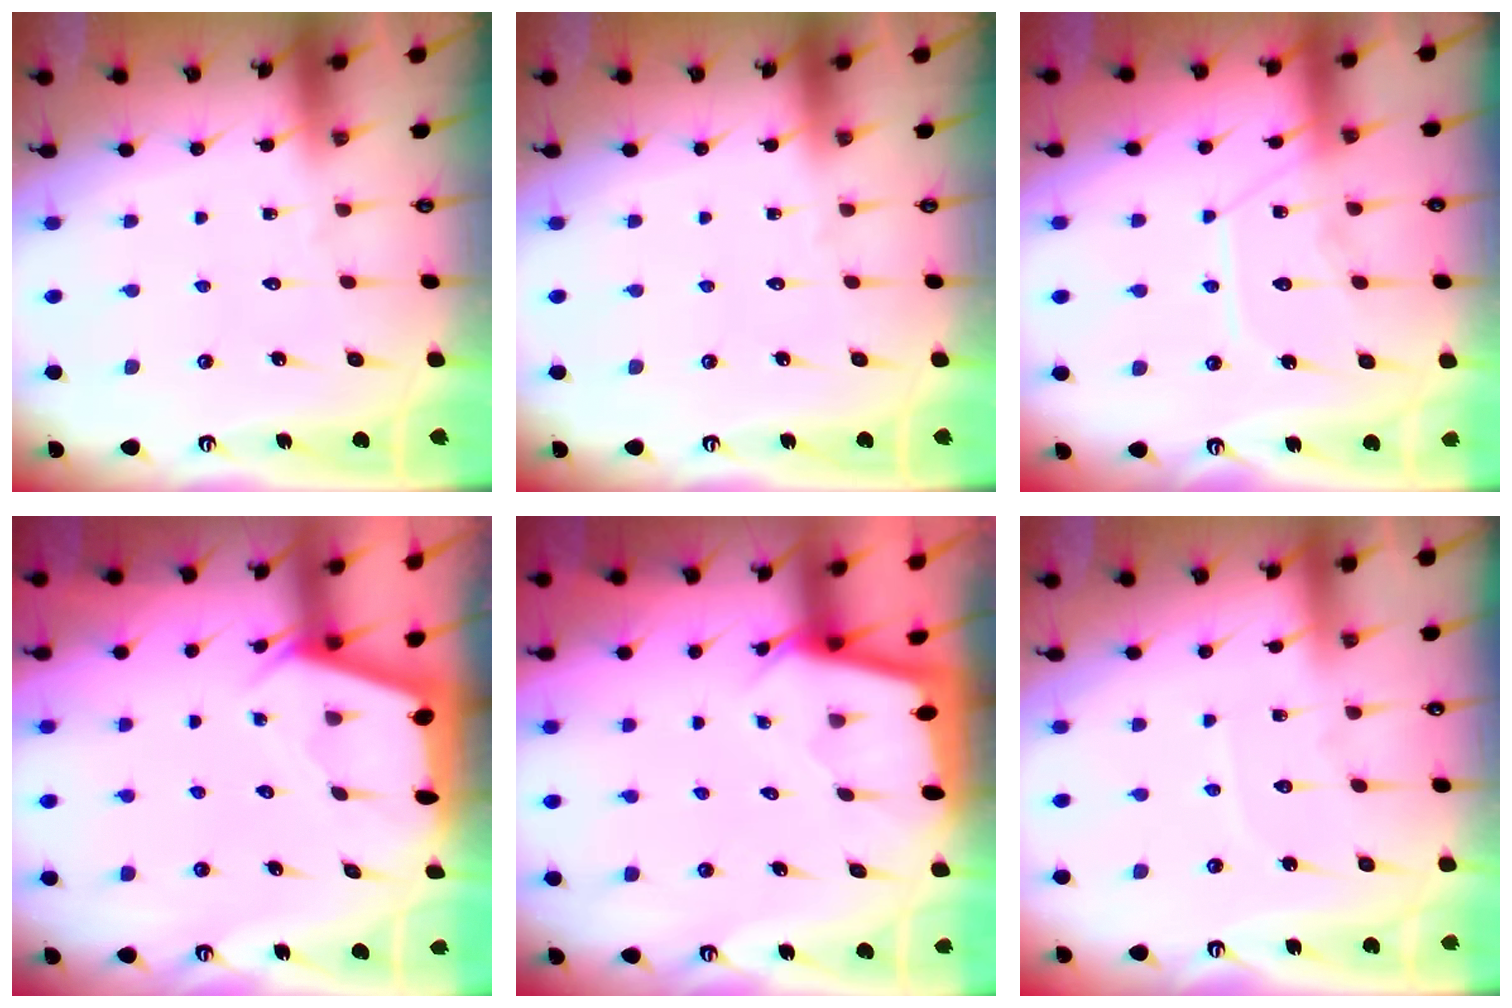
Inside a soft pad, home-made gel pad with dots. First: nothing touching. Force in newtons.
{"total": 0.0}
{"total": 11.1, "press": 11.1, "slide": 1.1}
{"total": 2.4, "press": 2.4, "slide": 0.3}
{"total": 2.4, "press": 2.4, "slide": 0.1}
{"total": 2.9, "press": 2.9, "slide": 0.4}